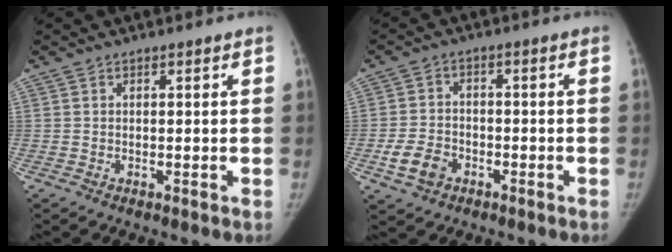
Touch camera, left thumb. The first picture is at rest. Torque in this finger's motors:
{"motor_torque": [-0.09, 0.12, -0.06, -0.01, 0.00]}